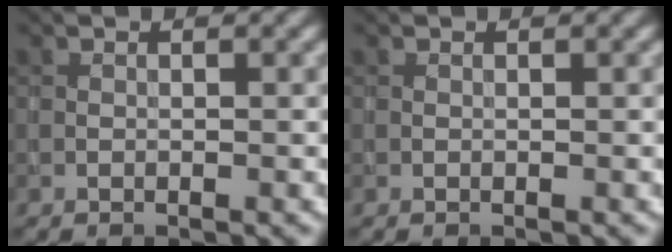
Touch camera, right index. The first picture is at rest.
{"total": 0.0}